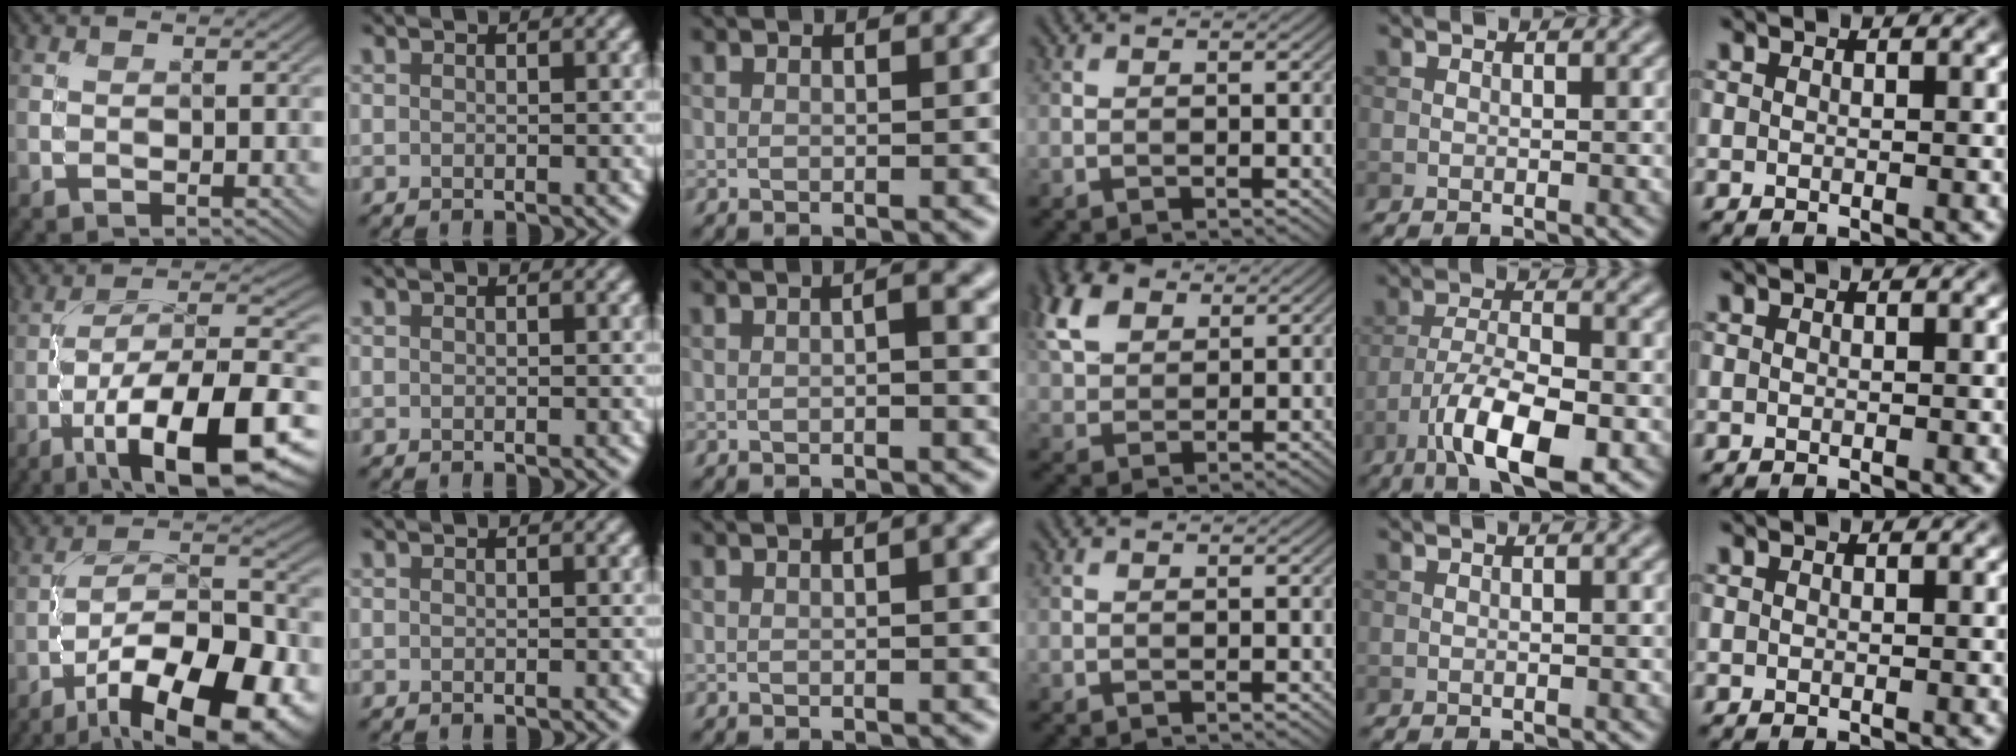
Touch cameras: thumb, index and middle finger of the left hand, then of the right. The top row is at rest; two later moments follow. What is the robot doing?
{"motion": "unscrew", "object": "medicine bottle"}